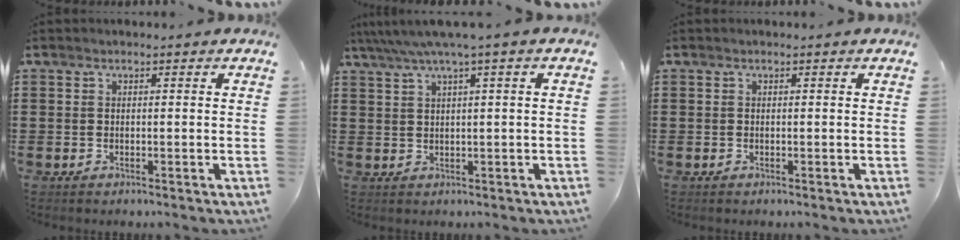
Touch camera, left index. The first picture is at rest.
{"total": 3.1, "force": [1.3, -0.4, 2.8], "torque": [-0.055, -0.003, 0.019]}
{"total": 0.0}